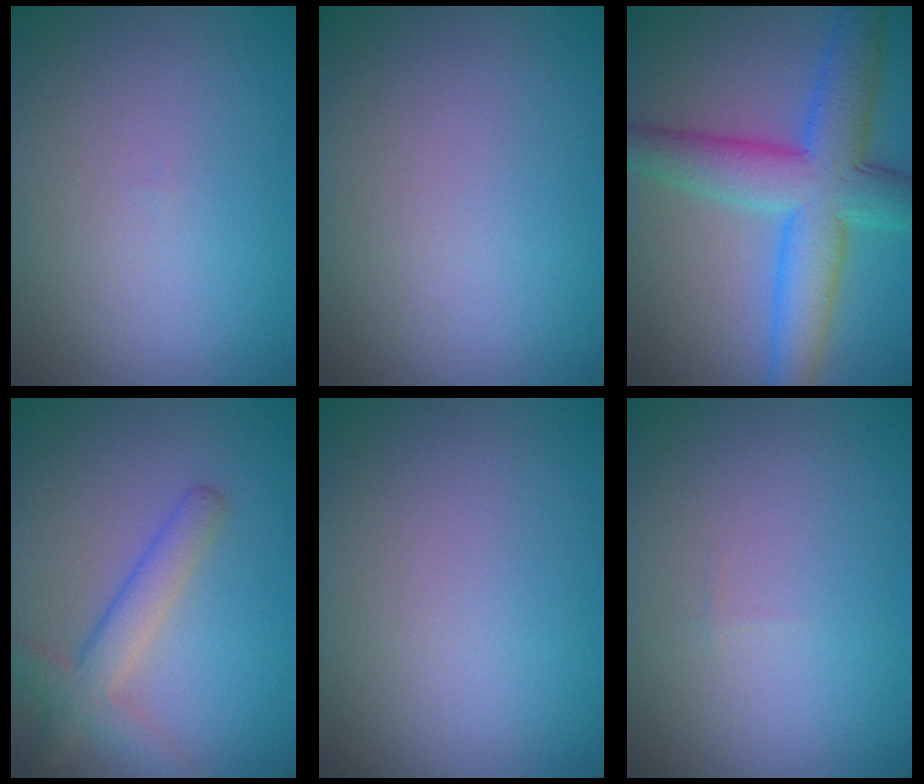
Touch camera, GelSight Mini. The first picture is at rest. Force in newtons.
{"total": 0.0}
{"total": 8.6, "press": 8.6, "slide": 0.1}
{"total": 3.4, "press": 3.4, "slide": 0.2}
{"total": 0.0}
{"total": 0.0}